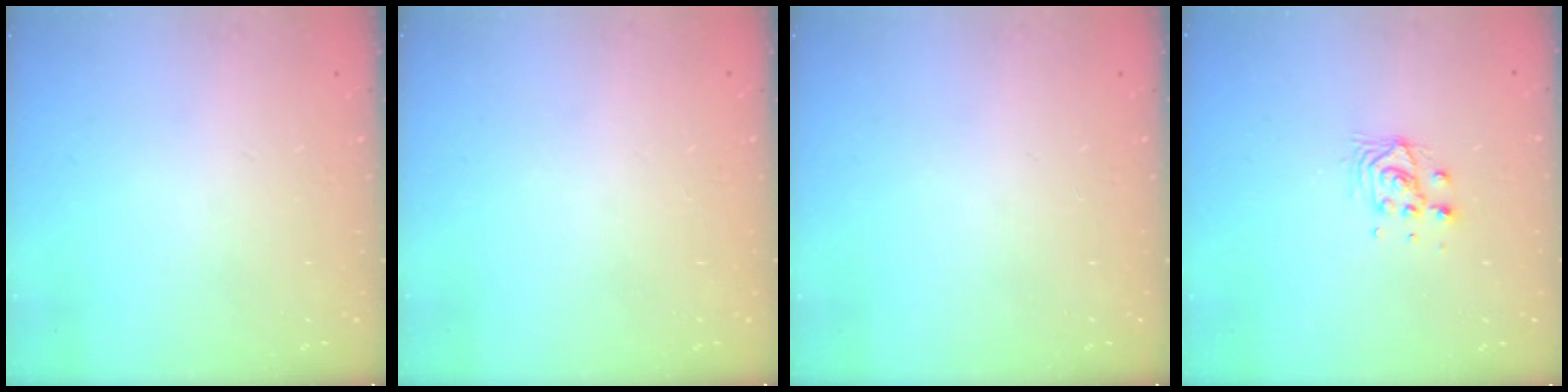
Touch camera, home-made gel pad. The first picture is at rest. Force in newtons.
{"total": 0.0}
{"total": 0.0}
{"total": 6.4, "press": 6.4, "slide": 0.2}